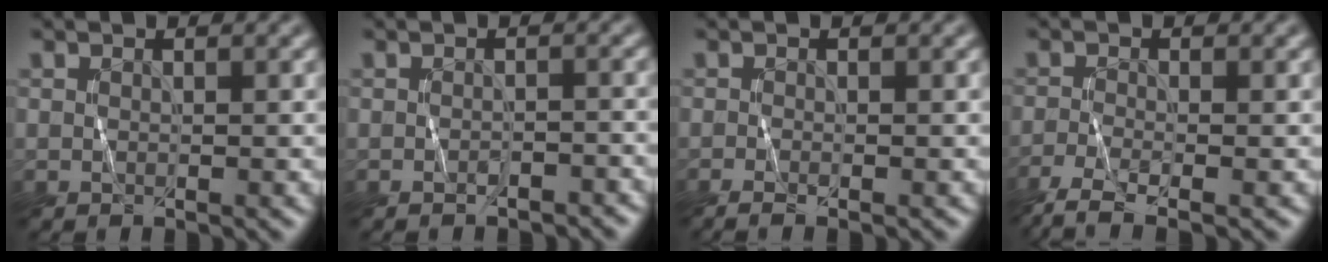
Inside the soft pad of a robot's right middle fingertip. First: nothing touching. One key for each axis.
{"total": 1.2, "fx": -1.0, "fy": 0.4, "fz": 0.5, "tx": -0.011, "ty": 0.000, "tz": -0.017}
{"total": 1.8, "fx": -0.9, "fy": 0.4, "fz": 1.6, "tx": -0.030, "ty": -0.006, "tz": -0.018}
{"total": 4.4, "fx": -3.1, "fy": 1.1, "fz": 2.9, "tx": -0.068, "ty": -0.011, "tz": -0.066}